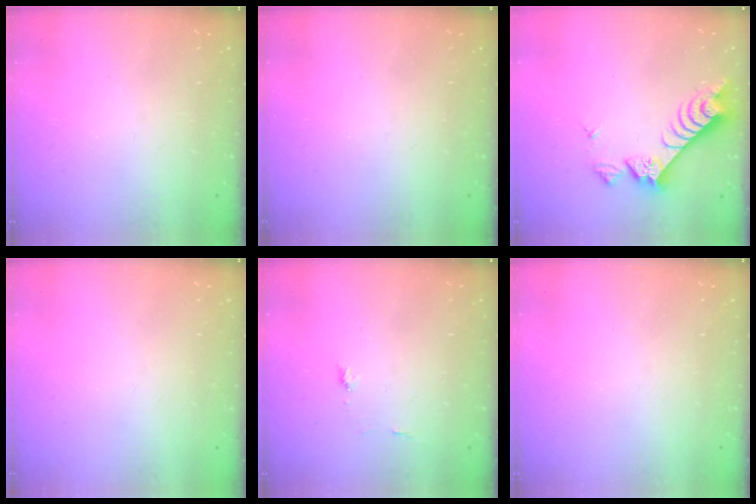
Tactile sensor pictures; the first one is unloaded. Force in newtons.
{"total": 3.1, "press": 3.0, "slide": 0.4}
{"total": 8.0, "press": 7.9, "slide": 0.7}
{"total": 0.0}
{"total": 5.7, "press": 5.7, "slide": 0.6}
{"total": 0.0}